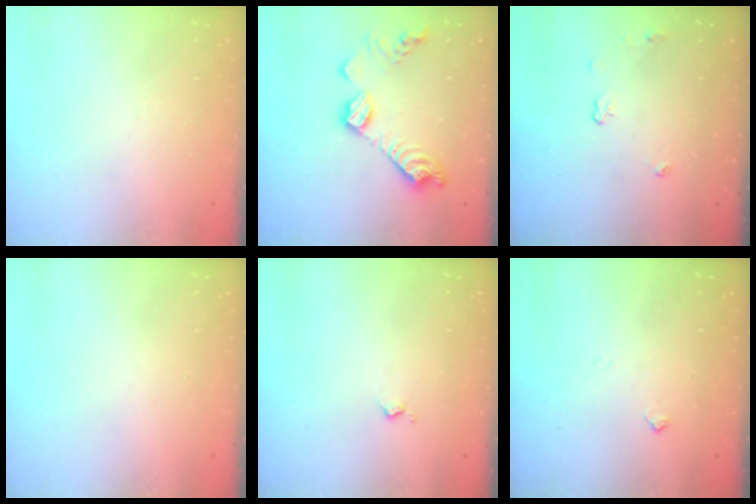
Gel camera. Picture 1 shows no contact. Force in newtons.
{"total": 13.8, "press": 13.8, "slide": 0.9}
{"total": 4.0, "press": 3.9, "slide": 0.5}
{"total": 0.0}
{"total": 2.7, "press": 2.6, "slide": 0.5}
{"total": 2.5, "press": 2.4, "slide": 0.4}